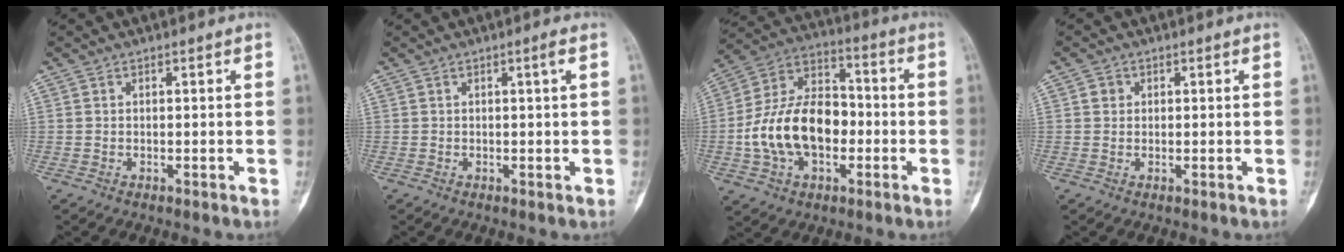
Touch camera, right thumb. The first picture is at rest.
{"total": 1.8, "force": [0.3, -0.2, 1.7], "torque": [-0.032, 0.003, 0.007]}
{"total": 17.7, "force": [-2.9, 11.5, 13.1], "torque": [-0.226, 0.041, -0.051]}
{"total": 1.5, "force": [0.4, 1.4, 0.4], "torque": [0.000, 0.001, 0.003]}